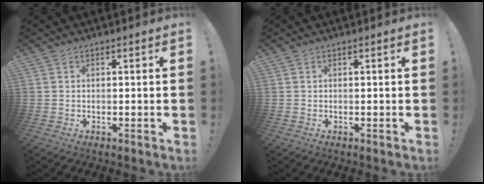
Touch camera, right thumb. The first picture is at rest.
{"total": 0.0}